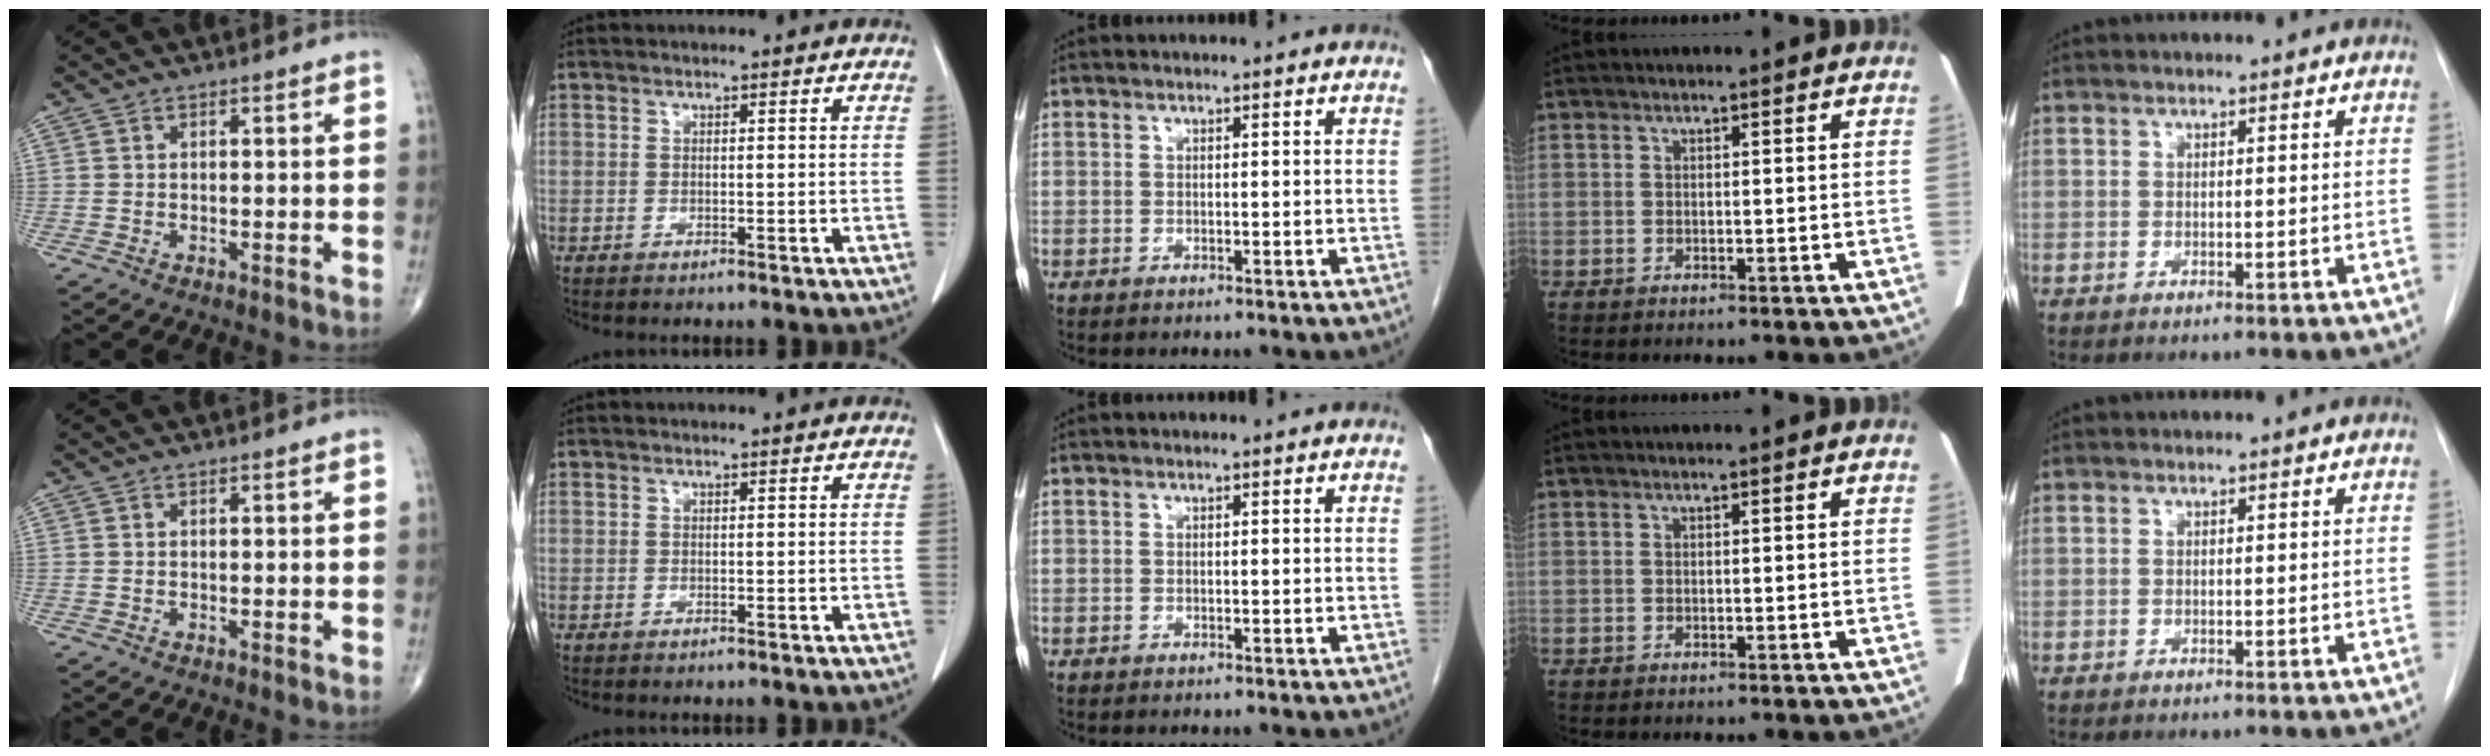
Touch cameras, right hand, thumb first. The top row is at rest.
{}